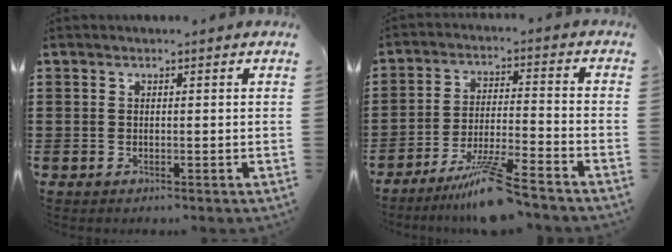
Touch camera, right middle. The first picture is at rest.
{"total": 8.6, "force": [-7.2, -0.3, 4.7], "torque": [-0.087, -0.008, -0.136]}